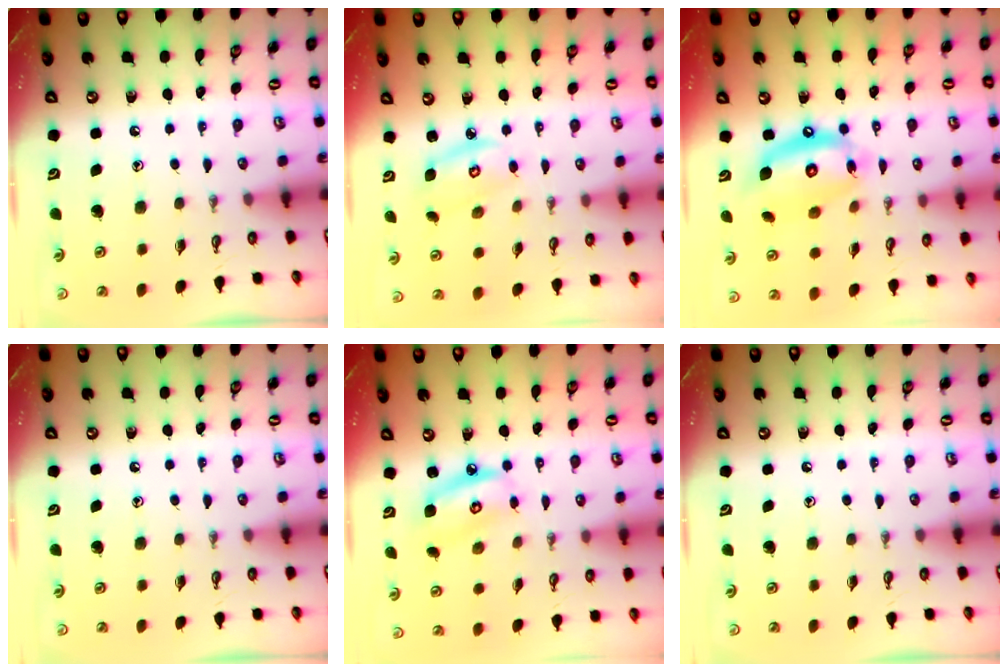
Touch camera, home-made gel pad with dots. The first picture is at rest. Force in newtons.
{"total": 4.4, "press": 4.4, "slide": 0.2}
{"total": 14.4, "press": 14.3, "slide": 1.7}
{"total": 0.0}
{"total": 7.8, "press": 7.8, "slide": 0.8}
{"total": 0.0}